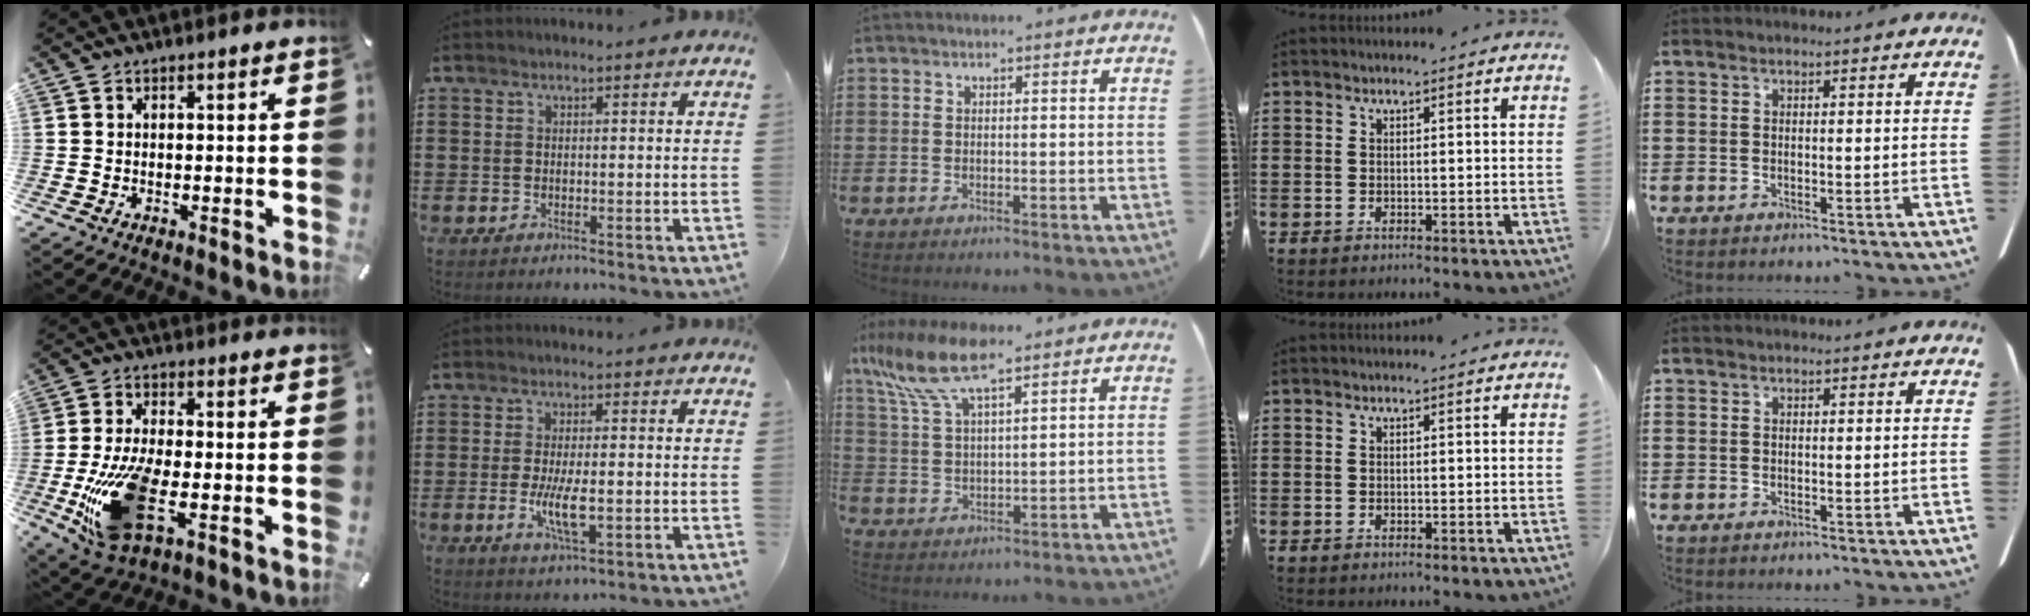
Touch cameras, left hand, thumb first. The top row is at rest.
{"thumb": {"total": 15.9, "force": [-4.5, 7.2, 13.5], "torque": [-0.282, -0.010, -0.067]}, "index": {"total": 6.5, "force": [-1.3, 1.9, 6.0], "torque": [-0.129, -0.012, -0.028]}, "middle": {"total": 9.9, "force": [6.7, 2.9, 6.7], "torque": [-0.160, -0.017, 0.118]}}